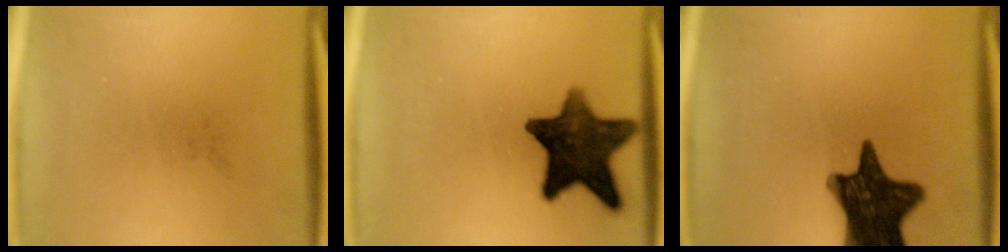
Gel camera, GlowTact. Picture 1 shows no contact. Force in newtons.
{"total": 13.2}
{"total": 14.9}